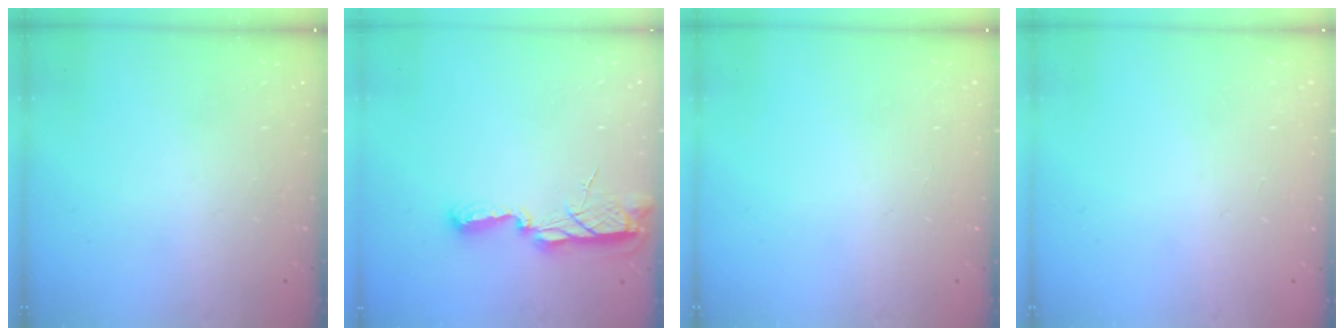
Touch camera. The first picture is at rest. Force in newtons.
{"total": 9.3, "press": 8.3, "slide": 4.1}
{"total": 0.0}
{"total": 0.9, "press": 0.9, "slide": 0.0}